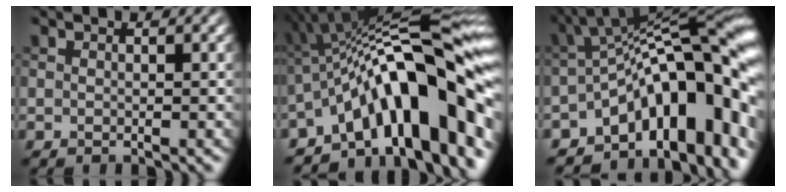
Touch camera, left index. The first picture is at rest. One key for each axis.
{"total": 15.9, "fx": -4.1, "fy": 5.2, "fz": 14.5, "tx": -0.177, "ty": 0.036, "tz": -0.073}
{"total": 16.2, "fx": -5.8, "fy": 7.5, "fz": 13.2, "tx": -0.143, "ty": 0.022, "tz": -0.092}